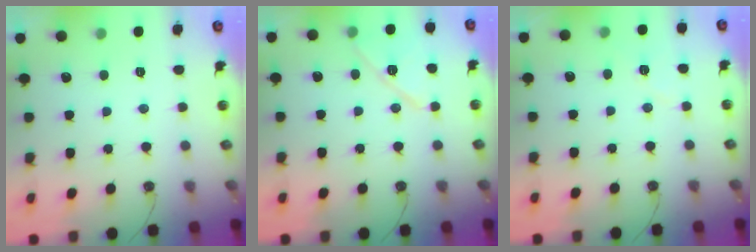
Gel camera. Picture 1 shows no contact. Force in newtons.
{"total": 11.4, "press": 11.4, "slide": 0.8}
{"total": 5.6, "press": 5.6, "slide": 0.5}